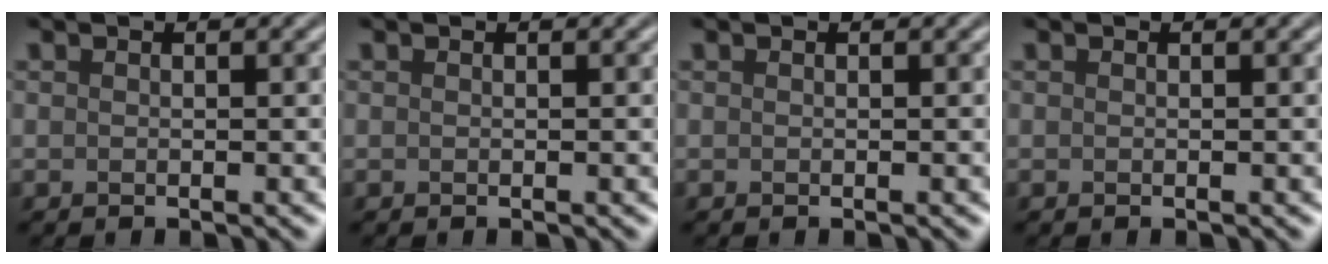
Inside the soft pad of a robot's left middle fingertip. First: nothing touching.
{"total": 0.0}
{"total": 0.0}
{"total": 0.0}